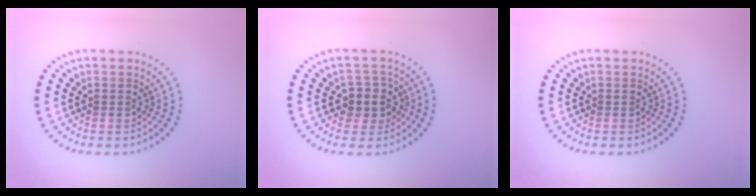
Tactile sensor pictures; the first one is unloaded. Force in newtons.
{"total": 2.9, "press": 2.6, "slide": 1.4}
{"total": 0.0}